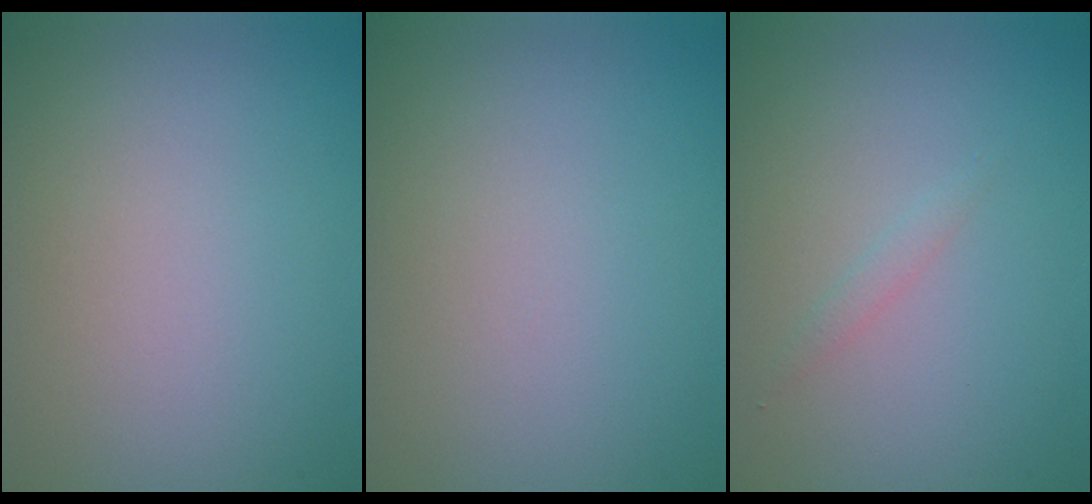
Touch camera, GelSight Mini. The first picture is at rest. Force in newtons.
{"total": 0.0}
{"total": 0.7, "press": 0.7, "slide": 0.1}